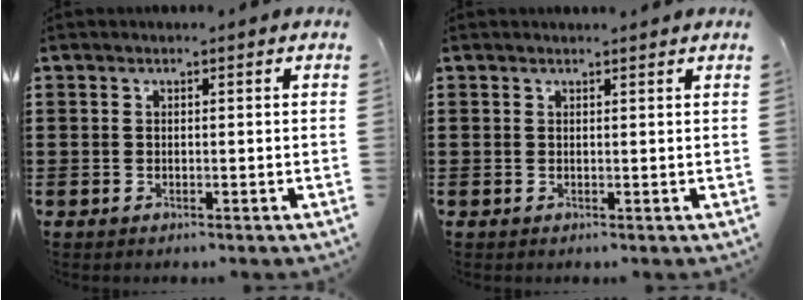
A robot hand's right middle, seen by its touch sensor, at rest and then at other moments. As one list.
[{"total": 0.6, "force": [0.6, 0.0, 0.1], "torque": [0.003, -0.004, 0.010]}]